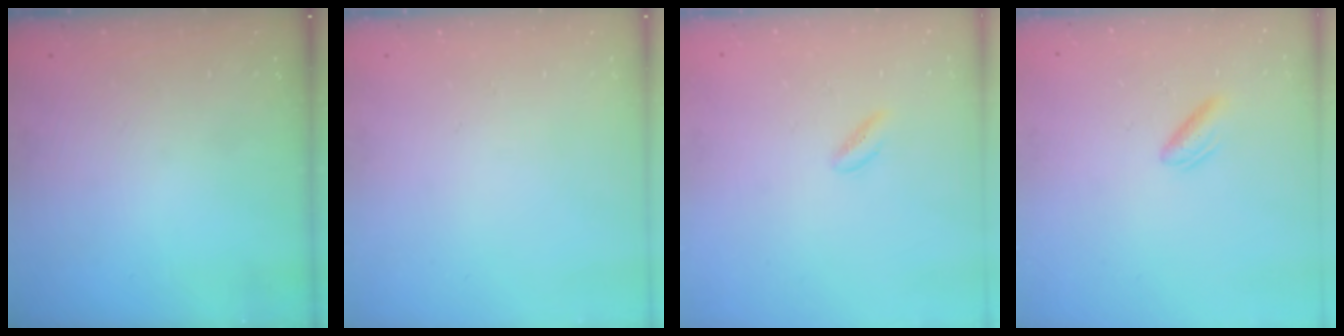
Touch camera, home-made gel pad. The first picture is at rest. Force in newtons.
{"total": 0.0}
{"total": 0.8, "press": 0.5, "slide": 0.6}
{"total": 3.0, "press": 2.8, "slide": 0.9}